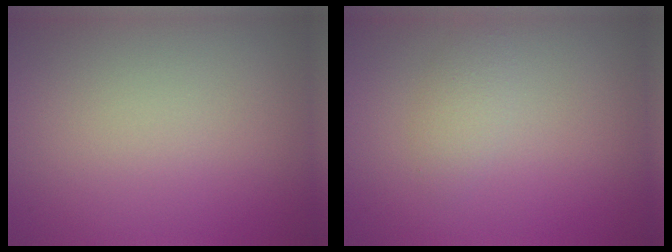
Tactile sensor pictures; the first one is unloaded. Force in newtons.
{"total": 1.3, "press": 1.3, "slide": 0.1}